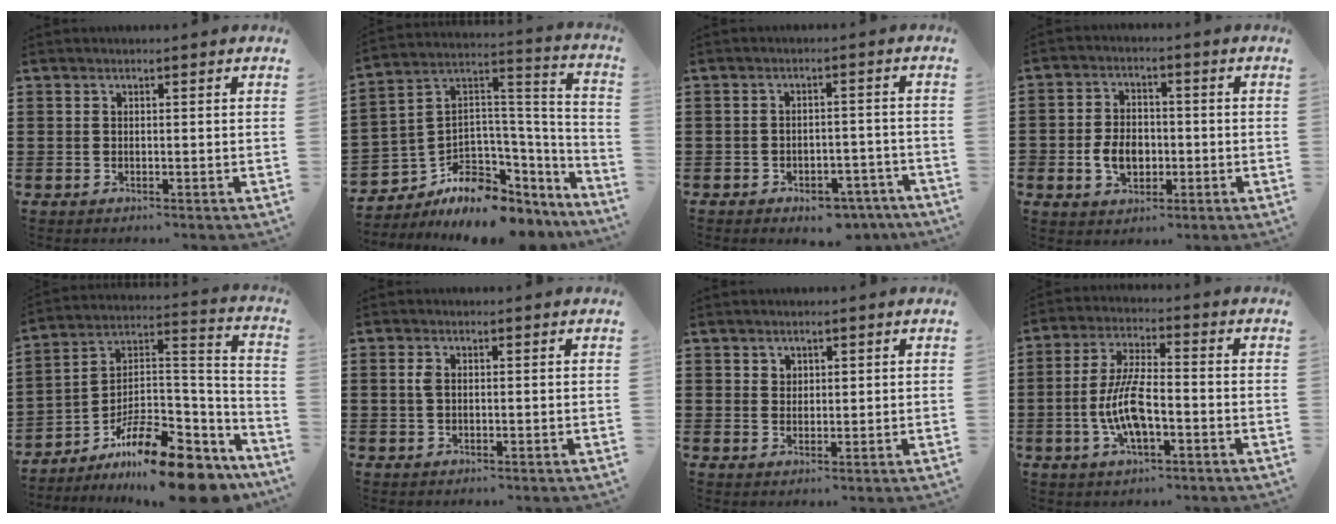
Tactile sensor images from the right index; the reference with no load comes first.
{"total": 7.1, "force": [-4.0, 4.9, 3.4], "torque": [-0.084, -0.015, -0.069]}
{"total": 3.5, "force": [-3.2, 1.2, 1.1], "torque": [-0.018, 0.007, -0.061]}
{"total": 5.3, "force": [-1.3, 3.9, 3.3], "torque": [-0.073, 0.006, -0.025]}
{"total": 15.2, "force": [-11.3, 3.7, 9.4], "torque": [-0.148, 0.041, -0.198]}
{"total": 1.6, "force": [0.3, 0.7, 1.3], "torque": [-0.030, 0.004, 0.003]}
{"total": 1.7, "force": [1.2, 1.2, 0.1], "torque": [-0.007, 0.005, 0.024]}
{"total": 8.7, "force": [-2.2, 2.9, 7.8], "torque": [-0.172, -0.009, -0.047]}